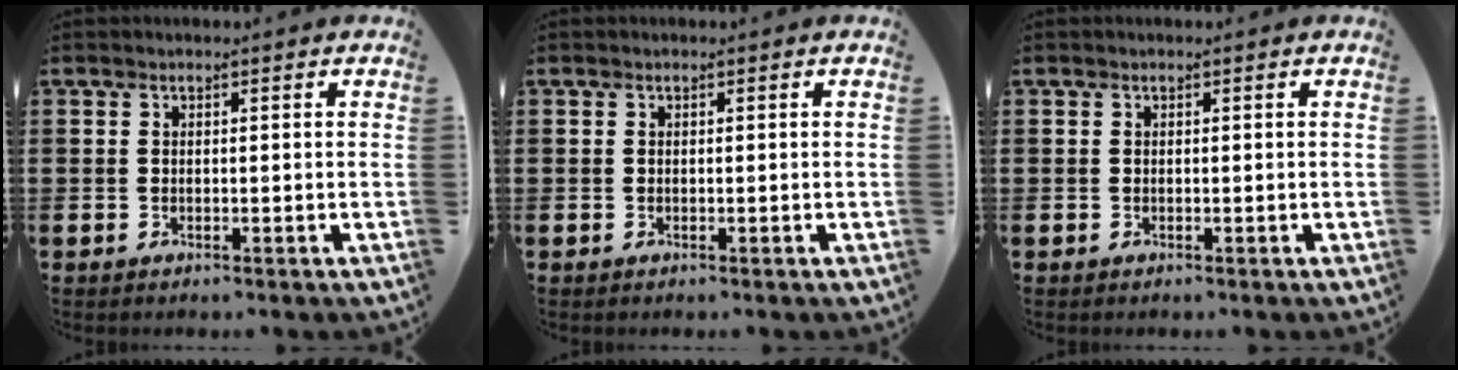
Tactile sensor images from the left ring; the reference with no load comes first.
{"total": 0.0}
{"total": 0.0}